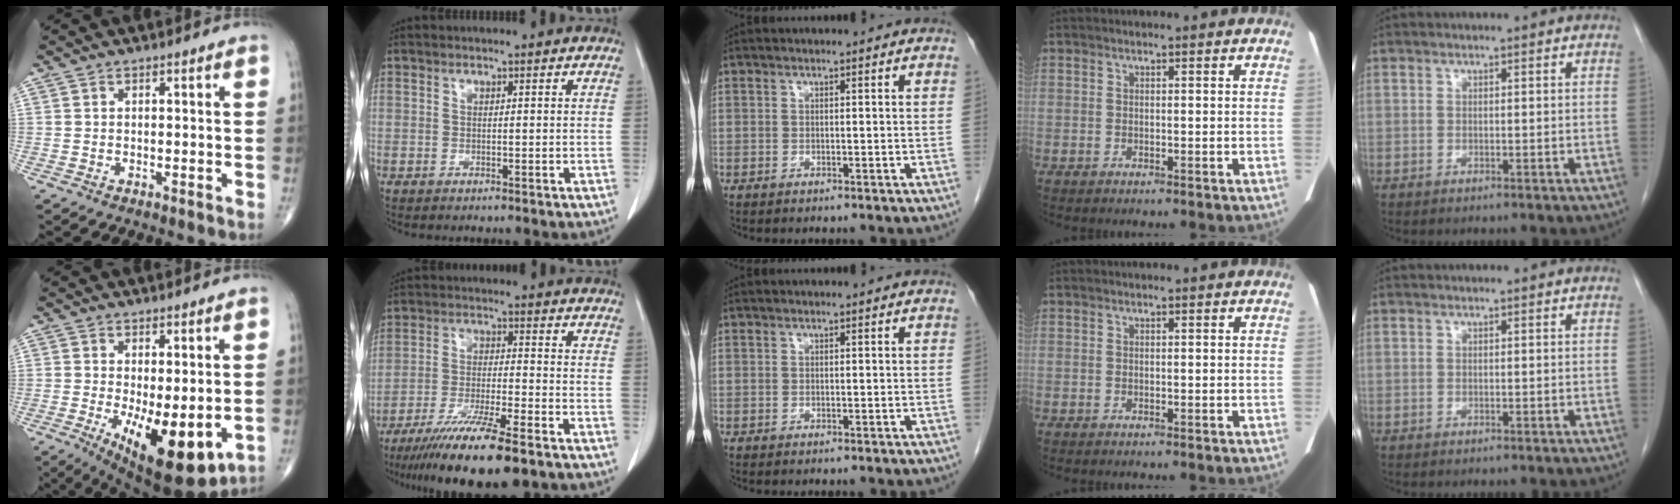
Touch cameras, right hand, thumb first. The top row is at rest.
{"thumb": {"total": 13.8, "force": [-3.1, 5.4, 12.4], "torque": [-0.182, -0.030, -0.029]}, "index": {"total": 14.2, "force": [-10.5, 1.0, 9.6], "torque": [-0.172, -0.038, -0.176]}}